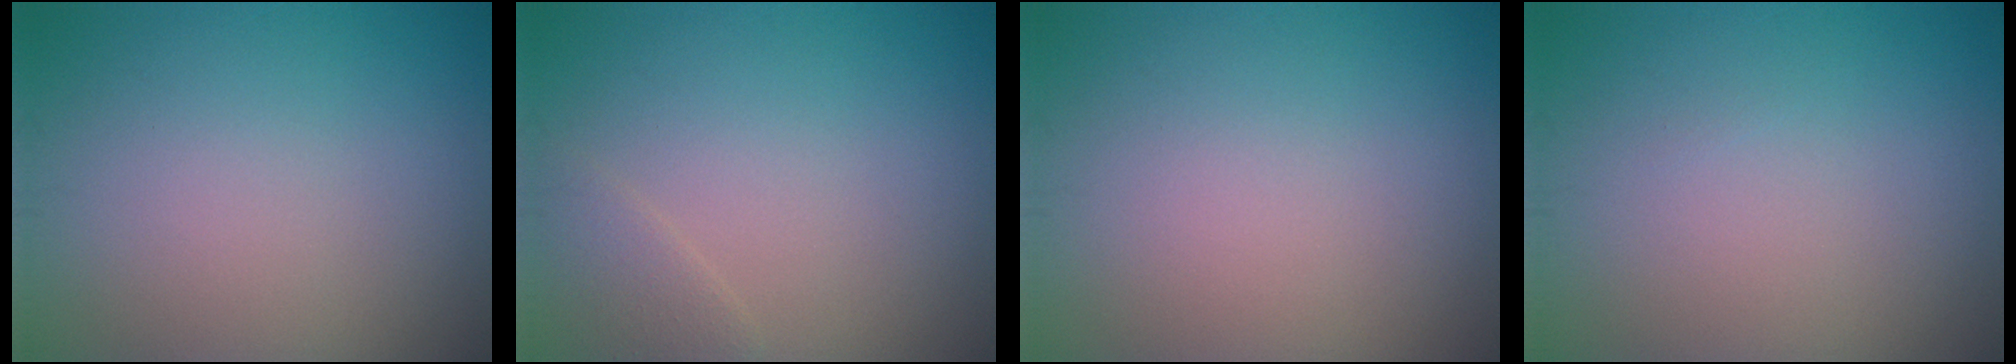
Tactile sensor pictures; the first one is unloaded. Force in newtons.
{"total": 1.6, "press": 1.6, "slide": 0.1}
{"total": 0.0}
{"total": 0.0}